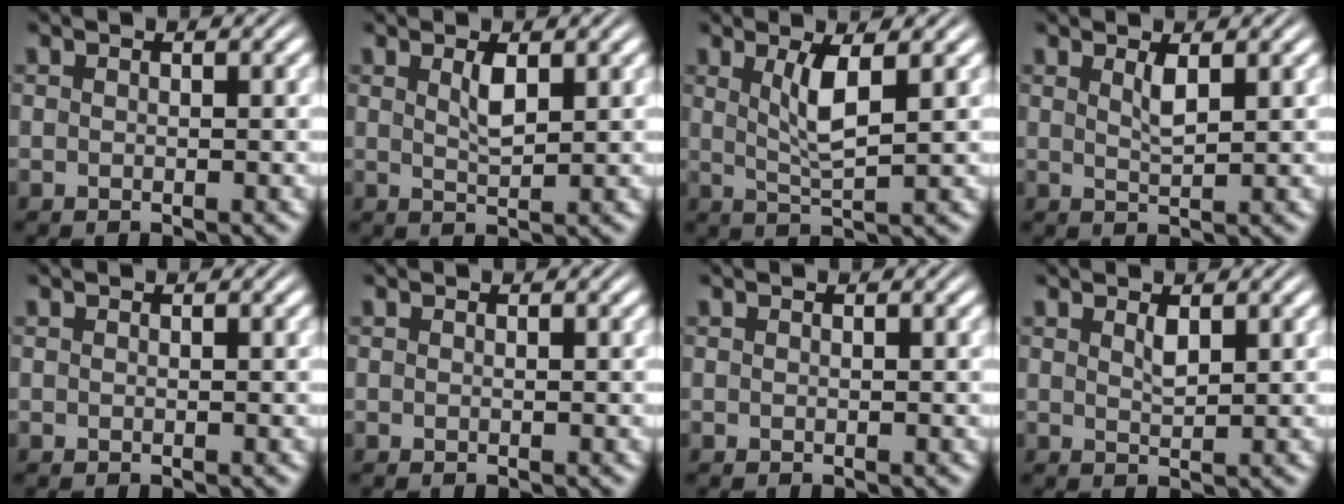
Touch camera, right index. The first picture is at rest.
{"total": 1.5, "force": [0.5, 0.2, 1.4], "torque": [-0.028, -0.009, 0.016]}
{"total": 3.0, "force": [0.7, 0.2, 3.0], "torque": [-0.063, -0.011, 0.020]}
{"total": 1.3, "force": [0.6, -0.1, 1.2], "torque": [-0.026, -0.009, 0.017]}
{"total": 0.0}
{"total": 0.0}
{"total": 0.0}
{"total": 0.9, "force": [0.5, 0.0, 0.8], "torque": [-0.016, -0.009, 0.015]}